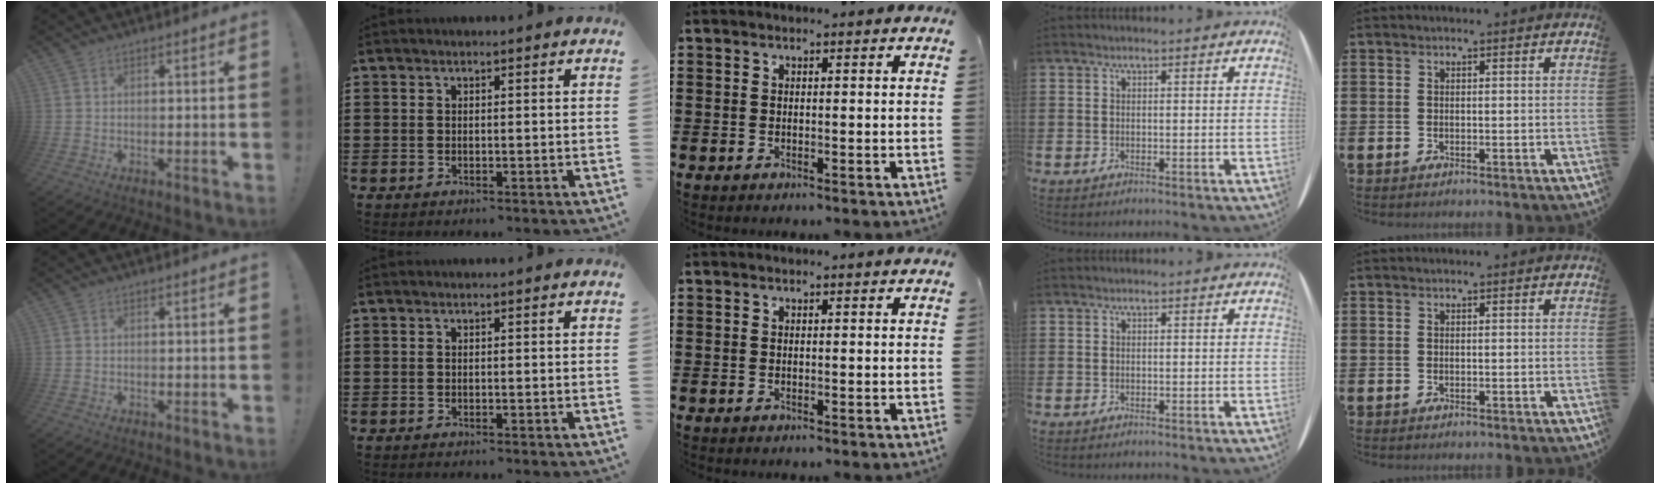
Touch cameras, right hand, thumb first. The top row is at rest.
{}